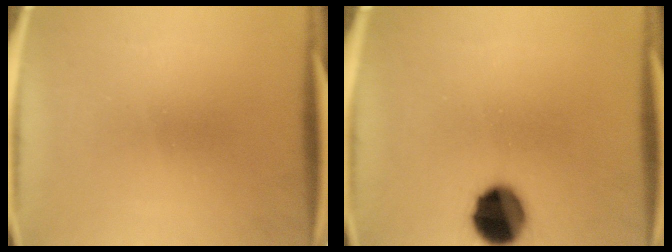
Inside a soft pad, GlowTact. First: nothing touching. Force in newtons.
{"total": 12.3}